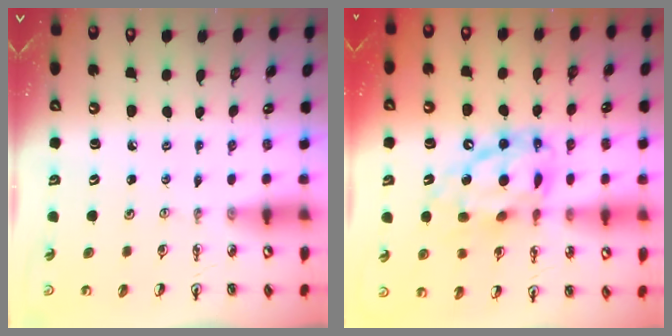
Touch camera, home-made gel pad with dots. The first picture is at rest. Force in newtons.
{"total": 15.2, "press": 15.1, "slide": 1.4}